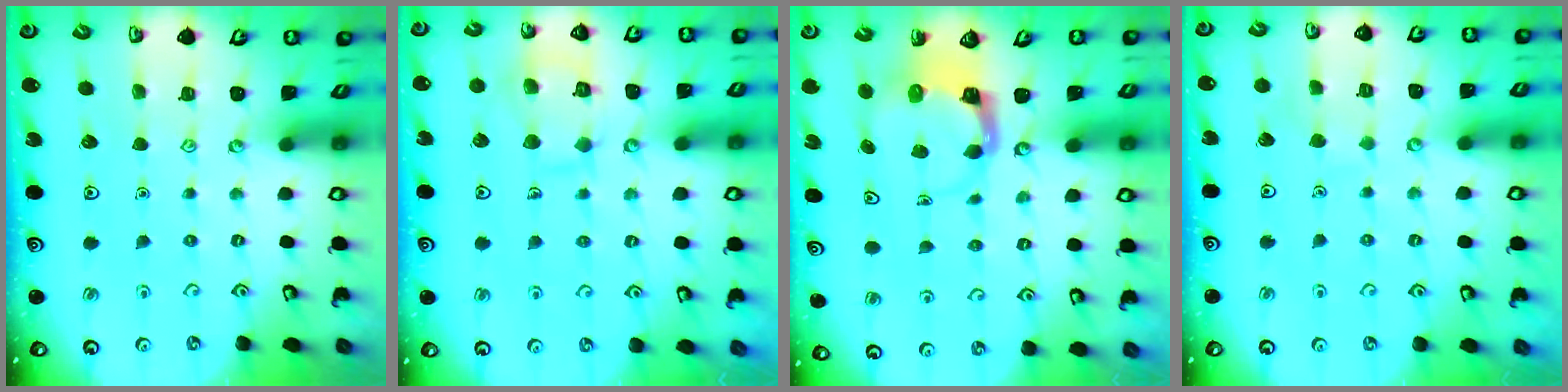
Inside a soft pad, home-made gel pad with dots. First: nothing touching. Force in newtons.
{"total": 11.1, "press": 11.1, "slide": 0.8}
{"total": 3.6, "press": 3.5, "slide": 0.4}
{"total": 2.9, "press": 2.9, "slide": 0.2}